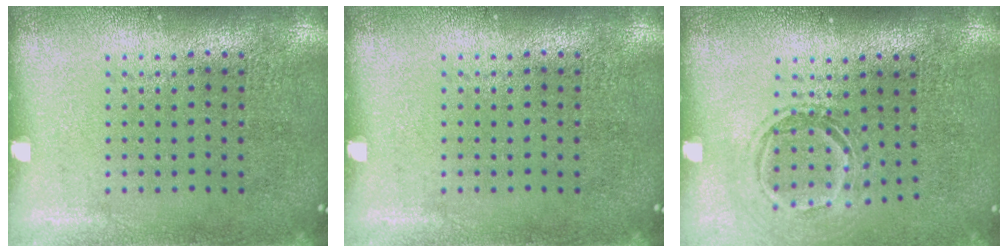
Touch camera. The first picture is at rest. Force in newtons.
{"total": 0.0}
{"total": 1.5, "press": 1.1, "slide": 1.0}